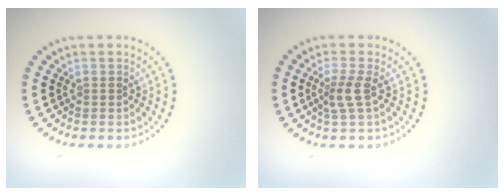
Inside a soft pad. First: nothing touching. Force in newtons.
{"total": 2.1, "press": 1.7, "slide": 1.3}